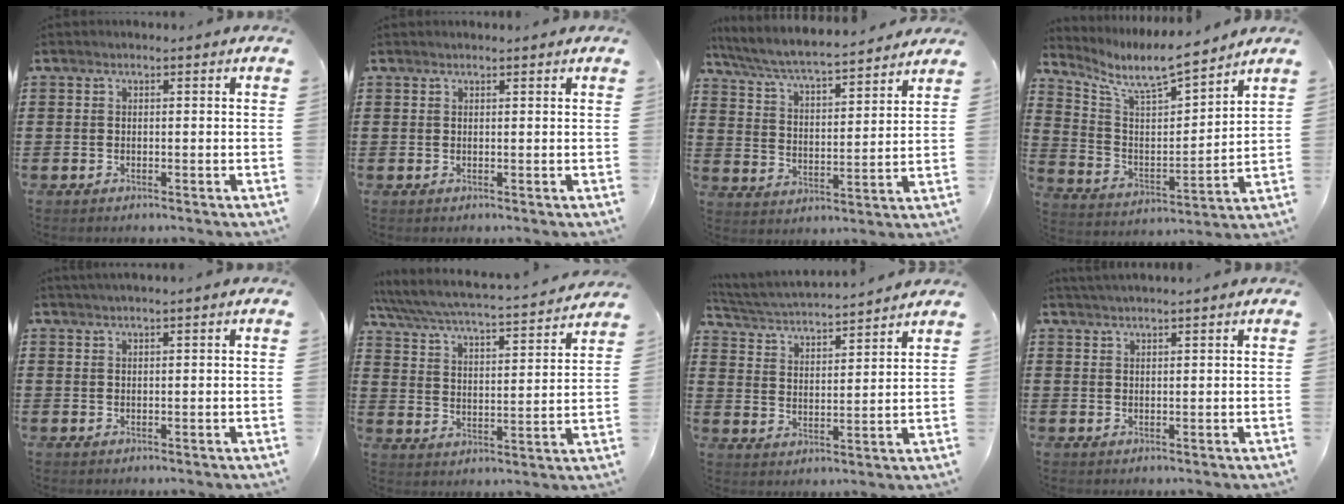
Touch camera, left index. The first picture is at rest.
{"total": 0.6, "force": [0.6, -0.1, 0.2], "torque": [-0.005, -0.002, 0.012]}
{"total": 5.6, "force": [5.3, 0.2, 1.9], "torque": [-0.062, -0.038, 0.086]}
{"total": 7.9, "force": [7.0, 0.8, 3.5], "torque": [-0.099, -0.051, 0.117]}
{"total": 1.0, "force": [0.8, -0.2, 0.6], "torque": [-0.010, -0.001, 0.016]}
{"total": 4.1, "force": [3.8, 0.0, 1.5], "torque": [-0.051, -0.035, 0.055]}
{"total": 3.8, "force": [3.7, -0.2, 0.7], "torque": [-0.035, -0.029, 0.058]}
{"total": 1.6, "force": [1.5, -0.3, 0.4], "torque": [-0.010, 0.000, 0.029]}